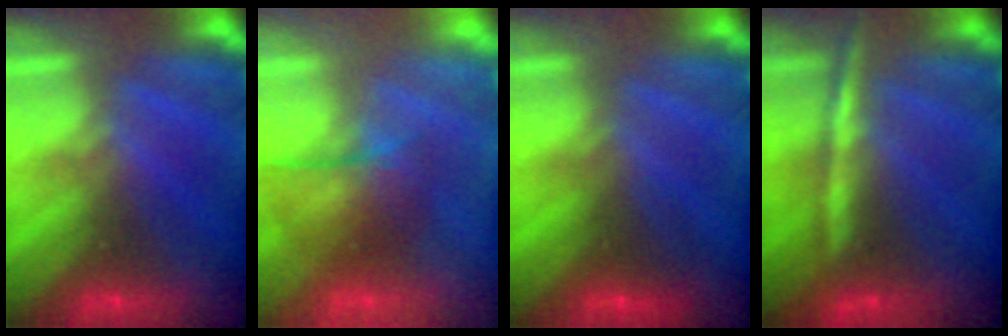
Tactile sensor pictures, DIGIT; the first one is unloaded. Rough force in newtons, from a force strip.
{"total": 2.2}
{"total": 2.5}
{"total": 6.8}